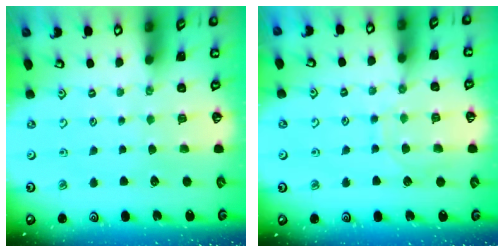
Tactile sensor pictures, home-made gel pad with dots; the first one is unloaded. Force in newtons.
{"total": 8.7, "press": 8.7, "slide": 0.6}